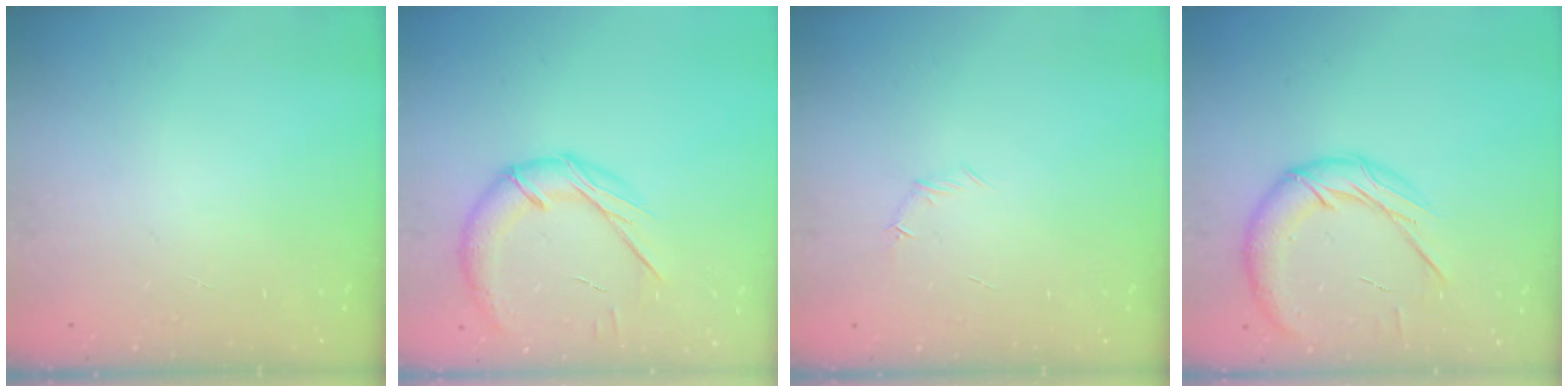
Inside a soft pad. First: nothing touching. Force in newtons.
{"total": 14.3, "press": 14.3, "slide": 1.4}
{"total": 4.7, "press": 4.5, "slide": 1.4}
{"total": 15.5, "press": 15.3, "slide": 2.4}